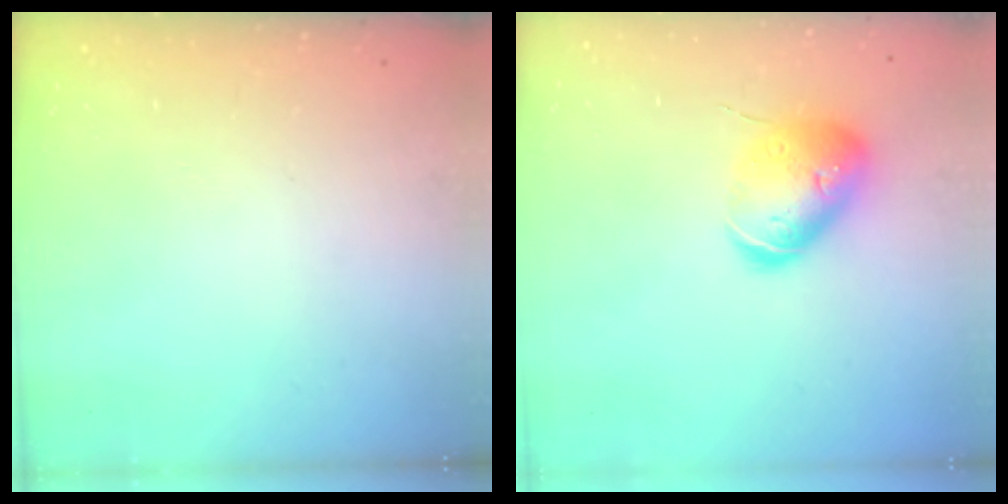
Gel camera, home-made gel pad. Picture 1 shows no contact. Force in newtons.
{"total": 15.2, "press": 15.1, "slide": 1.7}